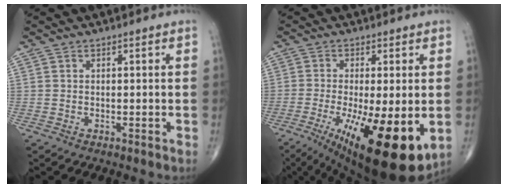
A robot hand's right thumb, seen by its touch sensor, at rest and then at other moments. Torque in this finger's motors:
{"motor_torque": [2.51, 2.49, 1.25, -0.51, 0.43]}